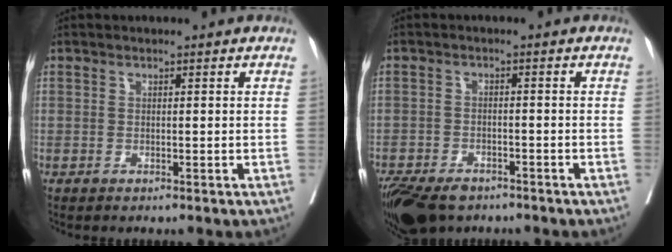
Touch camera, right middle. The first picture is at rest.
{"total": 10.5, "force": [-7.5, 5.3, 5.1], "torque": [-0.108, -0.015, -0.118]}